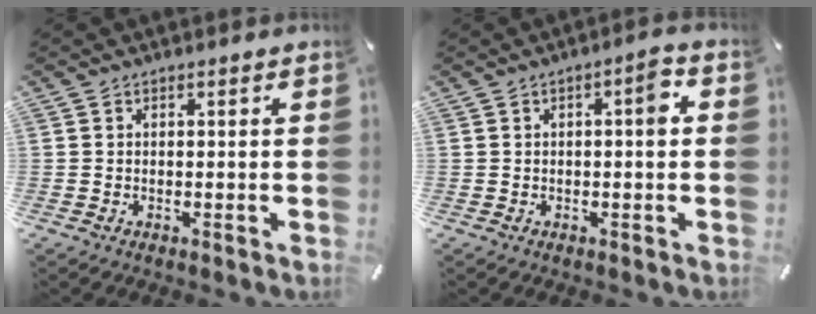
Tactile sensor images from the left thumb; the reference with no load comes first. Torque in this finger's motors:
{"motor_torque": [0.21, 0.22, 0.02, -0.05, 0.04]}